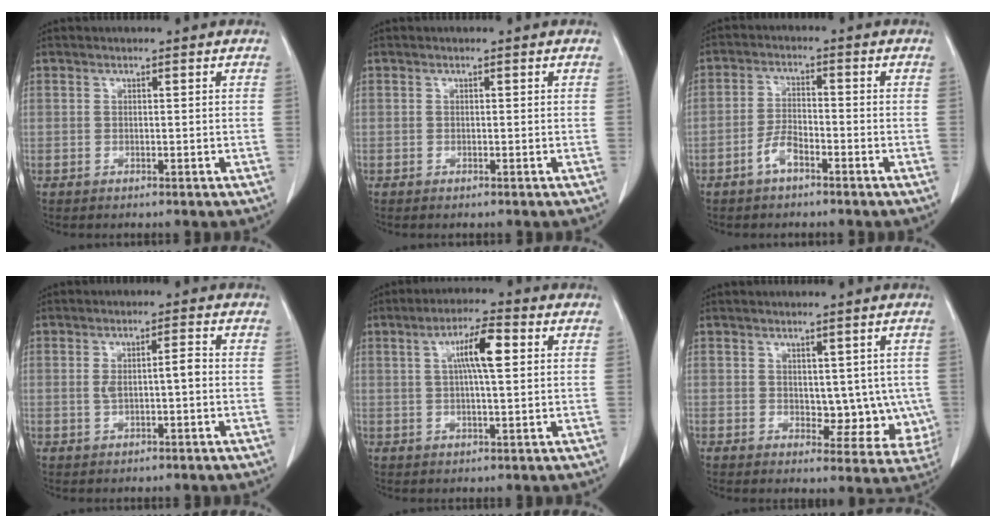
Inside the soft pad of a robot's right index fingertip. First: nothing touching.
{"total": 0.0}
{"total": 3.7, "force": [-2.3, 1.4, 2.5], "torque": [-0.051, 0.008, -0.044]}
{"total": 3.7, "force": [-0.1, 0.9, 3.6], "torque": [-0.069, 0.013, 0.003]}
{"total": 7.0, "force": [1.9, 0.9, 6.7], "torque": [-0.118, 0.013, 0.030]}
{"total": 7.2, "force": [0.5, 4.6, 5.5], "torque": [-0.045, -0.001, 0.019]}